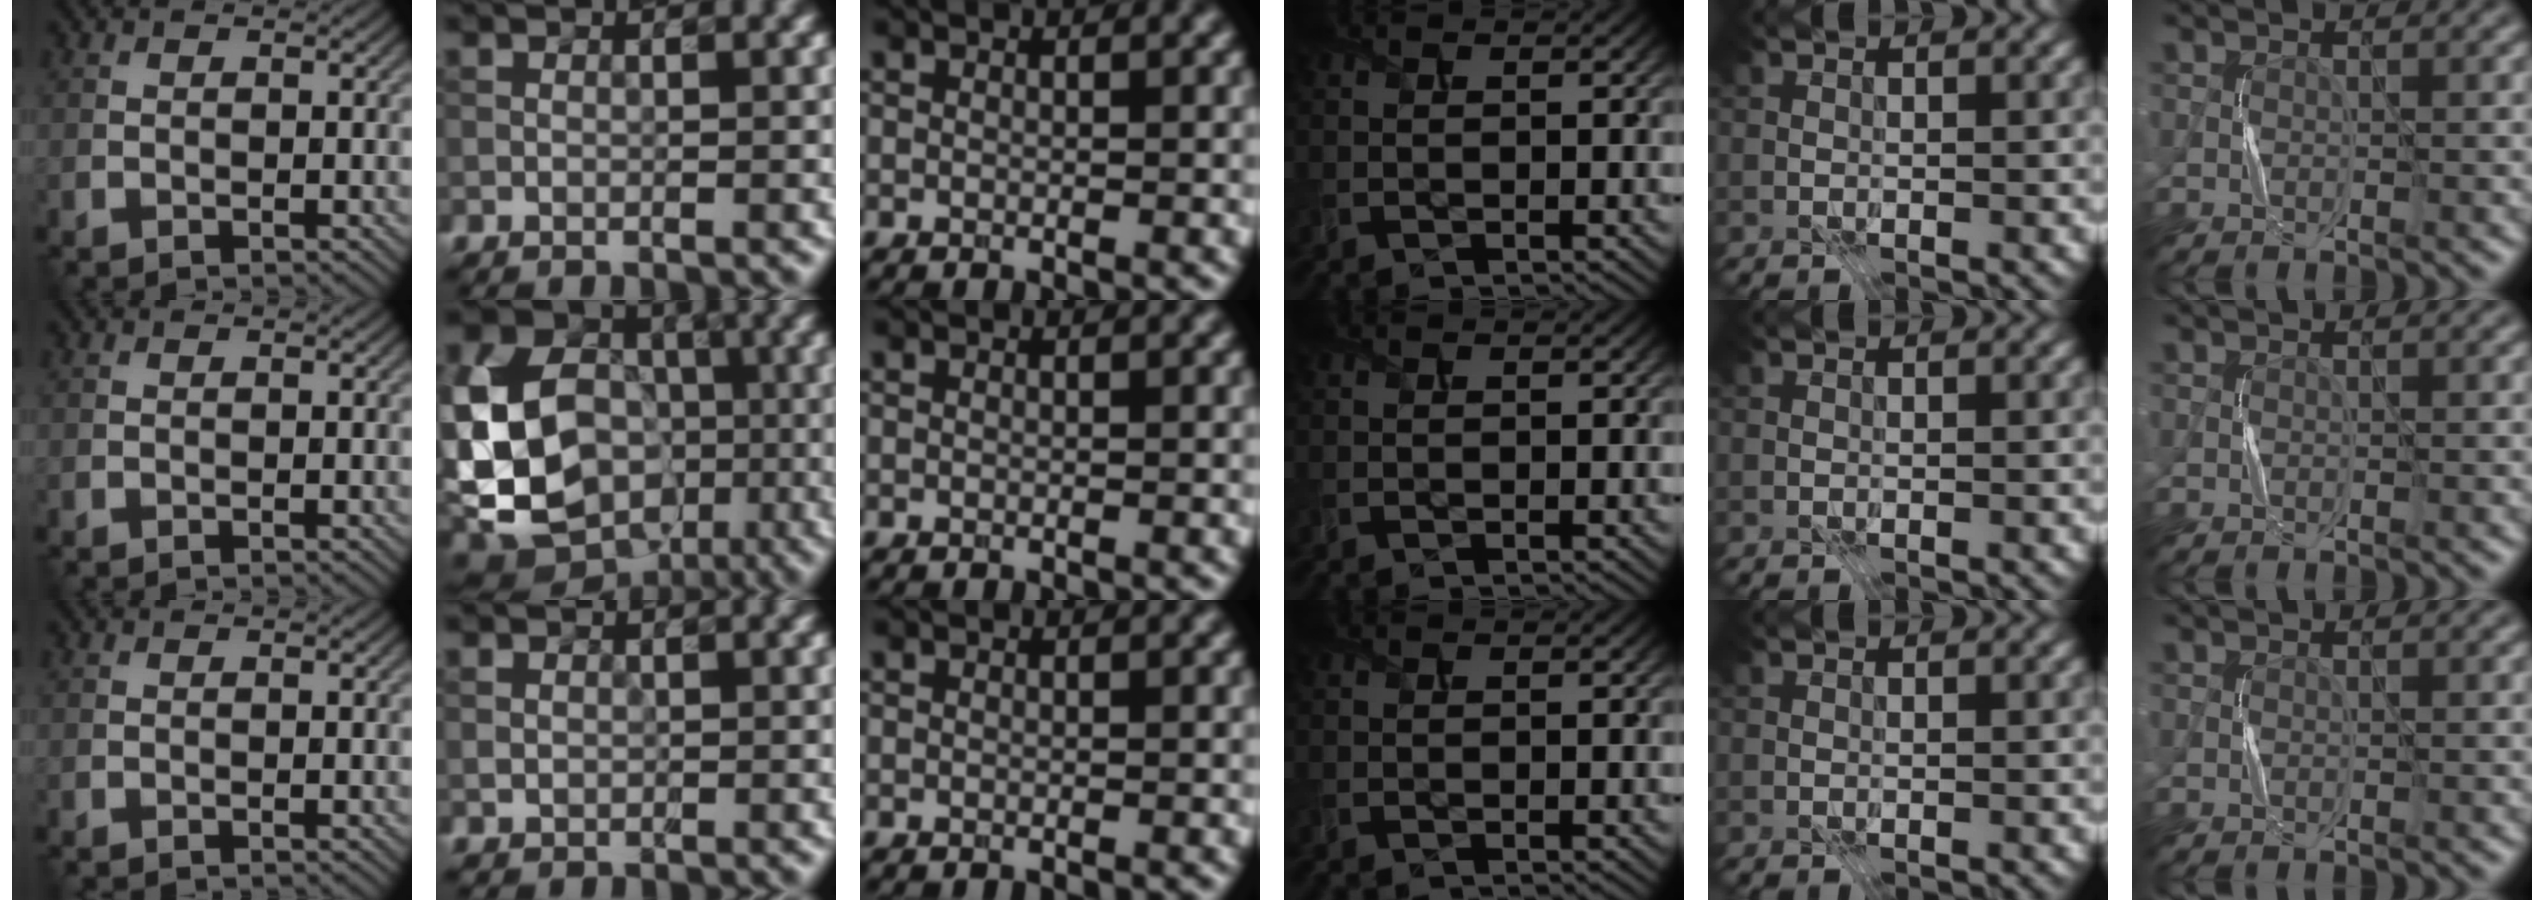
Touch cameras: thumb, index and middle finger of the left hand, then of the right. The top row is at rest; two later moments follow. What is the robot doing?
{"motion": "press", "object": "calculator"}